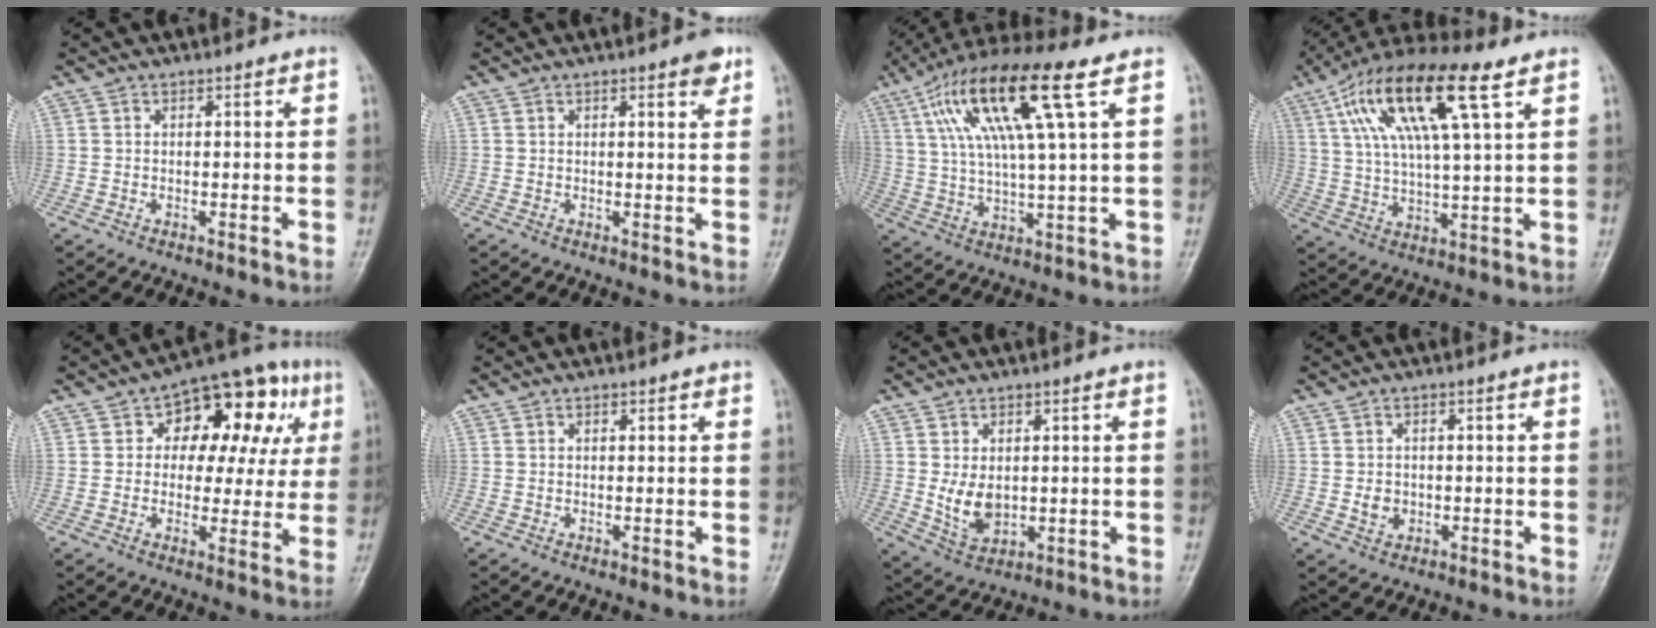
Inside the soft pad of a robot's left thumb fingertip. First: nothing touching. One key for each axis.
{"total": 3.0, "fx": 1.8, "fy": 0.8, "fz": 2.3, "tx": -0.024, "ty": -0.008, "tz": 0.020}
{"total": 17.7, "fx": 7.2, "fy": 2.7, "fz": 15.9, "tx": -0.313, "ty": 0.004, "tz": 0.128}
{"total": 18.4, "fx": 8.2, "fy": 4.7, "fz": 15.7, "tx": -0.301, "ty": 0.003, "tz": 0.149}
{"total": 16.3, "fx": 5.1, "fy": 10.2, "fz": 11.6, "tx": -0.082, "ty": 0.019, "tz": 0.062}
{"total": 0.8, "fx": 0.5, "fy": 0.5, "fz": 0.4, "tx": 0.002, "ty": -0.002, "tz": 0.004}
{"total": 6.1, "fx": 0.4, "fy": 4.3, "fz": 4.4, "tx": -0.065, "ty": -0.014, "tz": 0.023}
{"total": 2.7, "fx": -0.3, "fy": 2.3, "fz": 1.4, "tx": -0.015, "ty": 0.001, "tz": -0.001}